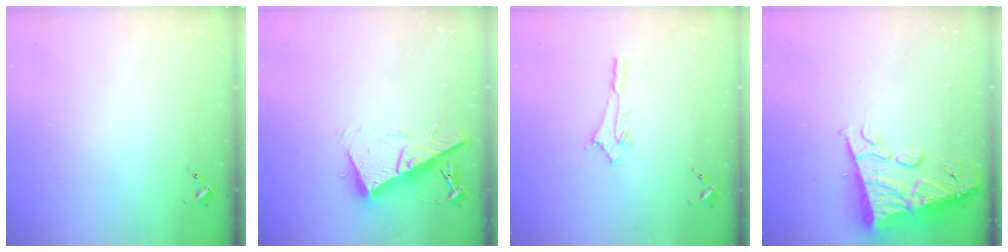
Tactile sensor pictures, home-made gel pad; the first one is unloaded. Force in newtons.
{"total": 14.3, "press": 14.3, "slide": 0.4}
{"total": 2.8, "press": 2.8, "slide": 0.3}
{"total": 16.3, "press": 16.3, "slide": 1.7}